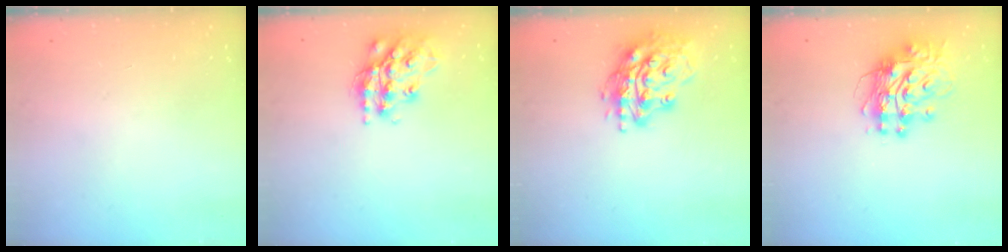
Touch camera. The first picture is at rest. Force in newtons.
{"total": 17.4, "press": 17.4, "slide": 1.4}
{"total": 16.9, "press": 16.8, "slide": 1.5}
{"total": 12.3, "press": 12.3, "slide": 1.1}